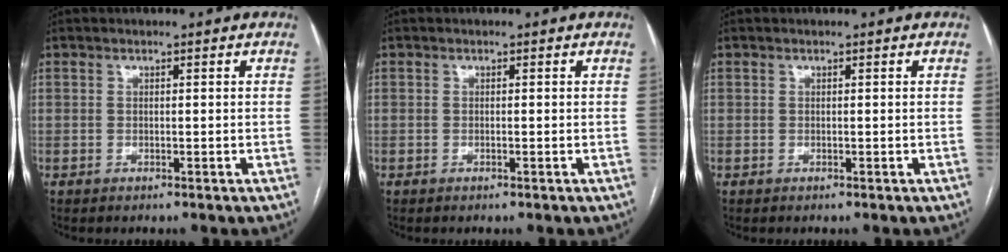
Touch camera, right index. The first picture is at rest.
{"total": 0.0}
{"total": 0.0}